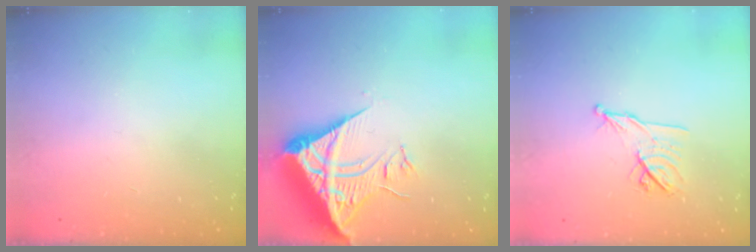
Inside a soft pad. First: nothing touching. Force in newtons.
{"total": 10.3, "press": 10.3, "slide": 1.2}
{"total": 10.0, "press": 9.9, "slide": 0.9}